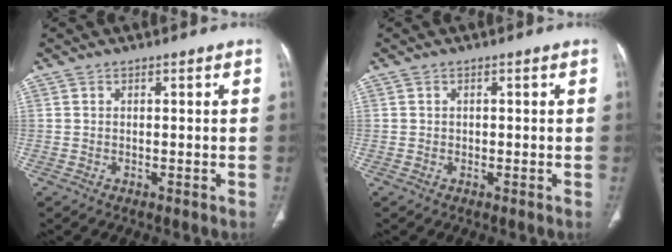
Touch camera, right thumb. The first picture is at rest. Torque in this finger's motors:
{"motor_torque": [-0.18, -0.21, 0.01, 0.31, 0.05]}